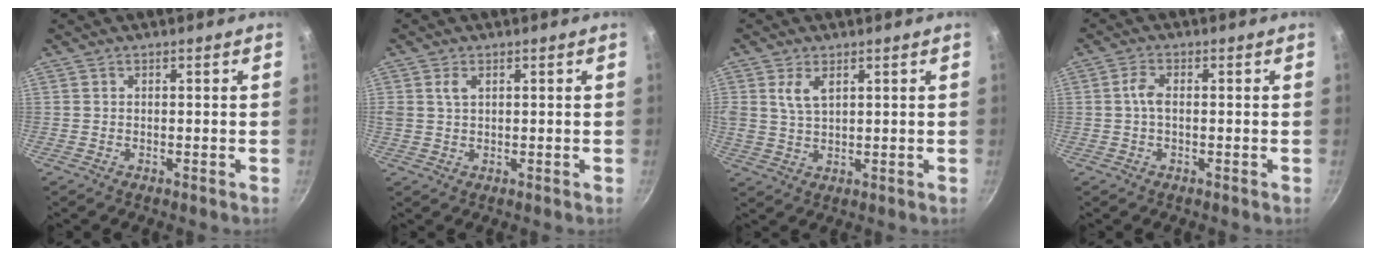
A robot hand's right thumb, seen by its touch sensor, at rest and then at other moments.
{"total": 2.4, "force": [0.9, 1.5, 1.7], "torque": [-0.026, -0.003, 0.016]}
{"total": 4.6, "force": [1.9, 2.5, 3.3], "torque": [-0.060, -0.010, 0.039]}
{"total": 2.8, "force": [-0.1, 1.4, 2.4], "torque": [-0.054, 0.007, -0.006]}